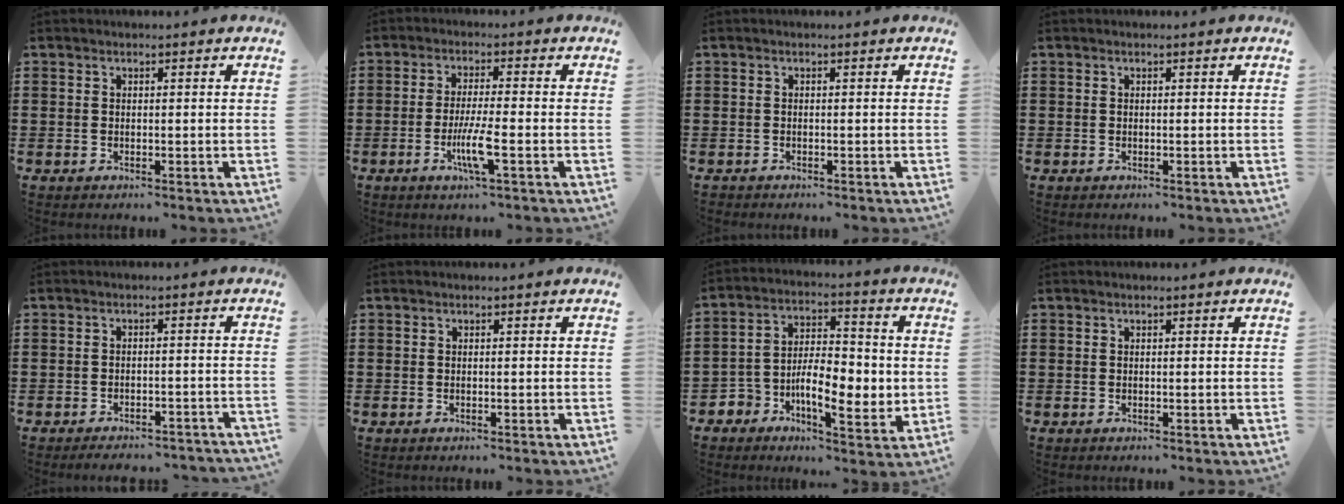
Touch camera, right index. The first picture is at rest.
{"total": 5.9, "force": [-2.1, 0.5, 5.5], "torque": [-0.111, -0.017, -0.040]}
{"total": 0.8, "force": [-0.7, 0.2, -0.3], "torque": [0.006, 0.004, -0.017]}
{"total": 0.0}
{"total": 2.6, "force": [-2.6, 0.1, 0.2], "torque": [-0.007, -0.001, -0.053]}
{"total": 0.0}
{"total": 8.0, "force": [-2.2, 4.6, 6.1], "torque": [-0.111, 0.000, -0.041]}
{"total": 0.0}